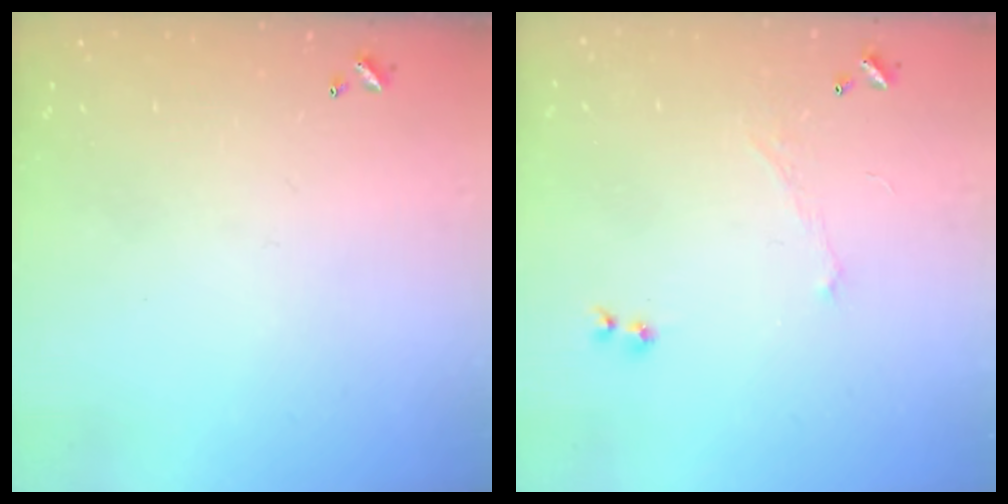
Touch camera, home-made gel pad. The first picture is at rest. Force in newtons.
{"total": 1.2, "press": 1.0, "slide": 0.8}